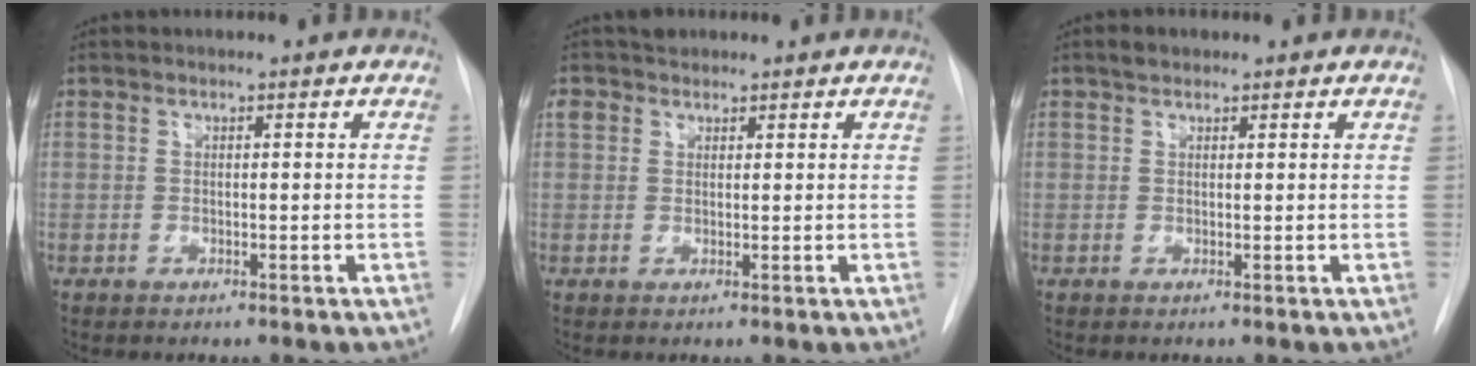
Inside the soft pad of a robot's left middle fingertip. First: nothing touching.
{"total": 2.0, "force": [1.5, 1.3, -0.1], "torque": [0.001, 0.015, 0.025]}
{"total": 1.4, "force": [1.1, 0.8, 0.4], "torque": [-0.013, 0.006, 0.015]}